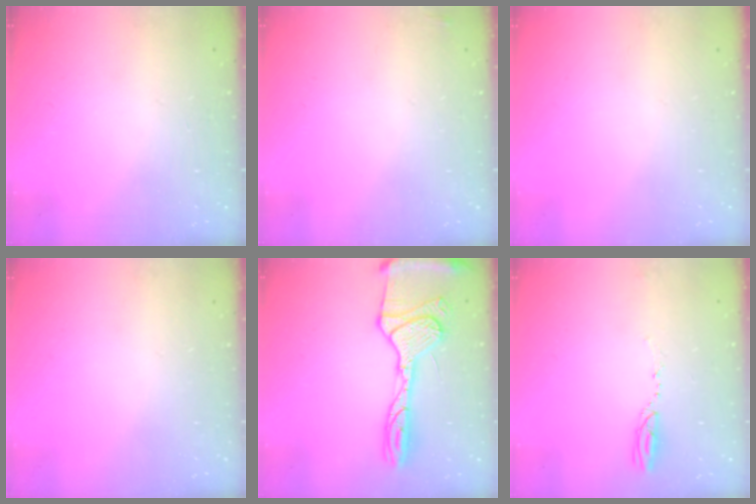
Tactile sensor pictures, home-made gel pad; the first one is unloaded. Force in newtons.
{"total": 2.2, "press": 2.1, "slide": 0.7}
{"total": 0.0}
{"total": 0.0}
{"total": 18.8, "press": 18.6, "slide": 2.7}
{"total": 3.4, "press": 3.2, "slide": 1.3}